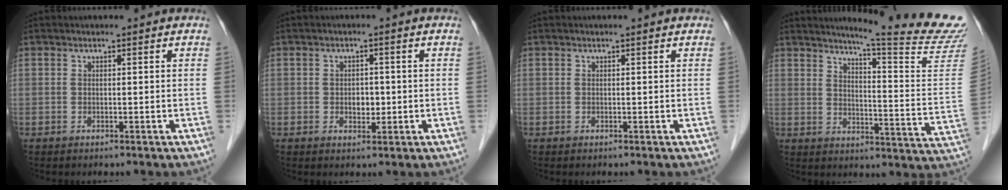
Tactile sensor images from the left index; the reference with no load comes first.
{"total": 2.4, "force": [-0.3, 1.6, 1.7], "torque": [-0.026, 0.003, -0.001]}
{"total": 0.0}
{"total": 20.6, "force": [18.7, -2.4, 8.2], "torque": [-0.122, -0.128, 0.221]}